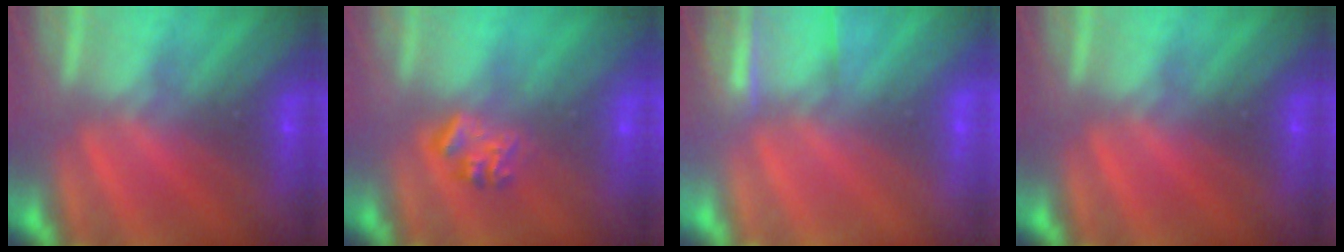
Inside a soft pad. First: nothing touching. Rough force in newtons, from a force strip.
{"total": 2.3}
{"total": 4.4}
{"total": 0.0}